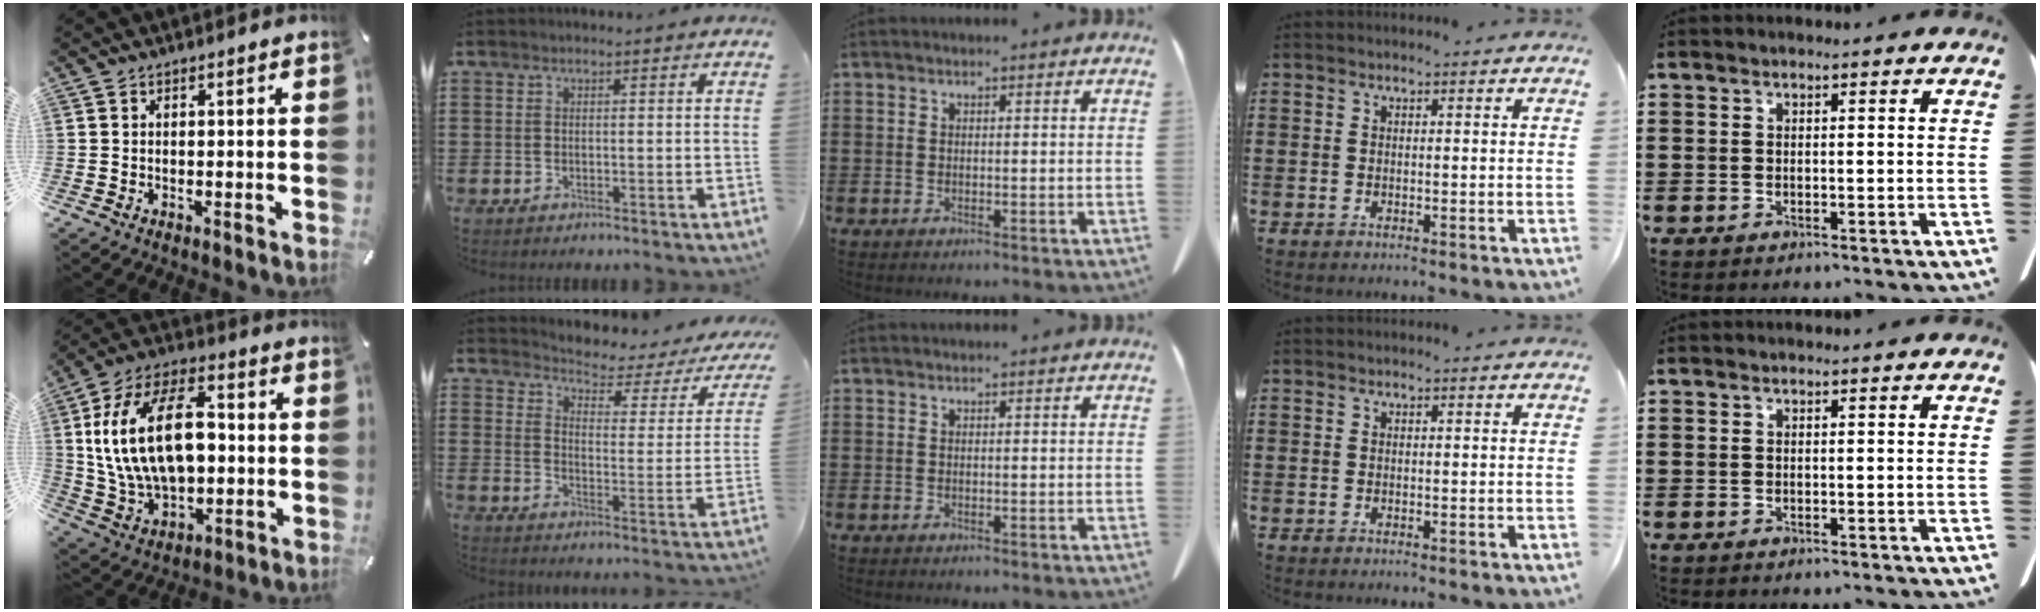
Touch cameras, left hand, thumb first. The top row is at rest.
{"thumb": {"total": 21.9, "force": [1.4, 14.1, 16.8], "torque": [-0.335, 0.012, 0.023]}, "index": {"total": 2.8, "force": [2.5, 0.9, 0.9], "torque": [-0.029, -0.026, 0.030]}}